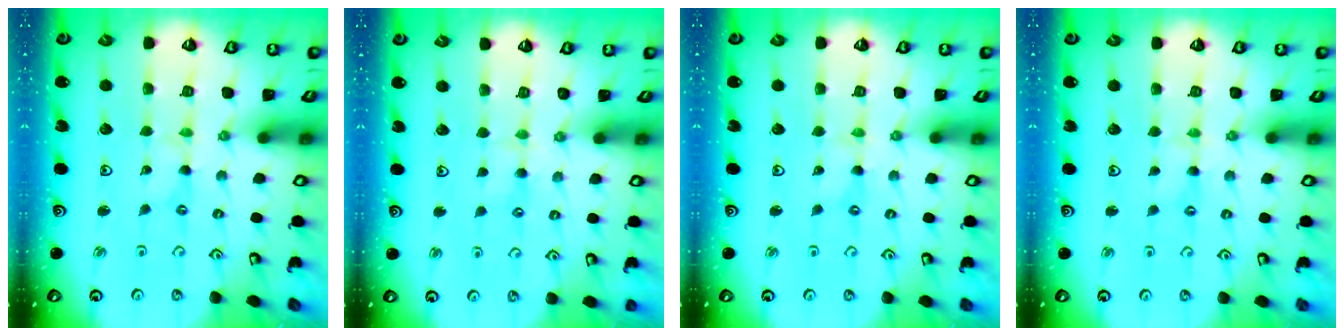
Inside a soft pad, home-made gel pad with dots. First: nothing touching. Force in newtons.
{"total": 2.8, "press": 2.8, "slide": 0.3}
{"total": 0.0}
{"total": 2.3, "press": 2.3, "slide": 0.3}